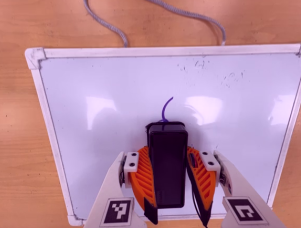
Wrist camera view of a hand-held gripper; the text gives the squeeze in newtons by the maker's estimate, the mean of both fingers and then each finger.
{"total": 14.5, "left": 14.4, "right": 14.6}